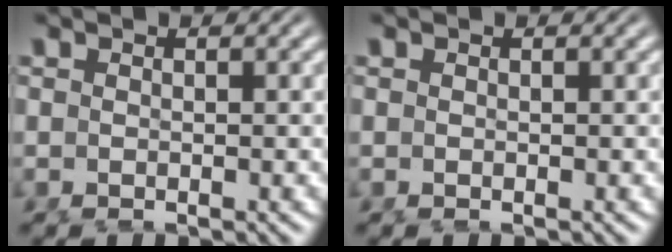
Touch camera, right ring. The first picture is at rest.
{"total": 0.0}